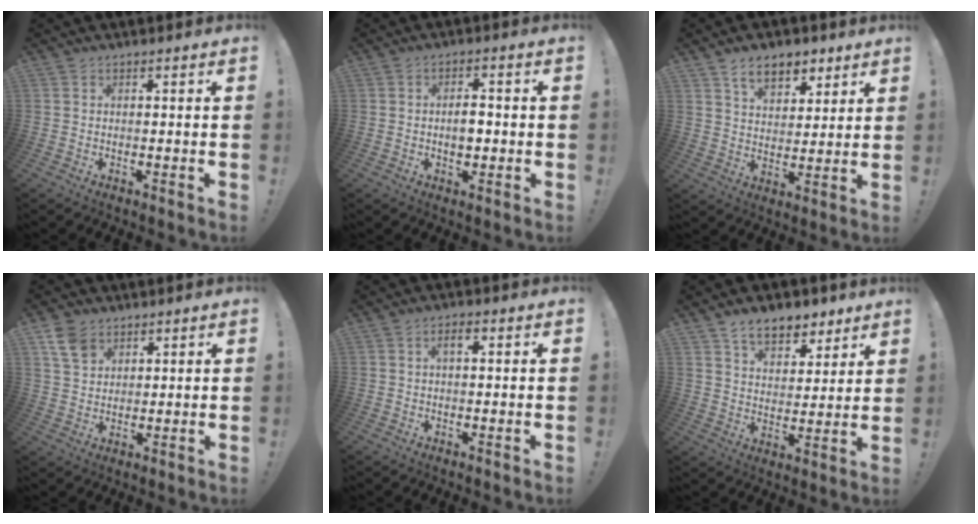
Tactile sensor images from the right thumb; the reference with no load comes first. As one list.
[{"total": 4.1, "force": [-0.8, 2.6, 3.1], "torque": [-0.035, 0.003, -0.019]}, {"total": 10.3, "force": [6.3, 6.2, 5.3], "torque": [-0.069, -0.029, 0.117]}, {"total": 7.1, "force": [4.3, 4.6, 3.1], "torque": [-0.052, -0.015, 0.085]}, {"total": 2.5, "force": [0.3, 1.1, 2.2], "torque": [-0.035, 0.007, 0.001]}, {"total": 10.3, "force": [7.3, 5.8, 4.4], "torque": [-0.056, -0.045, 0.135]}]